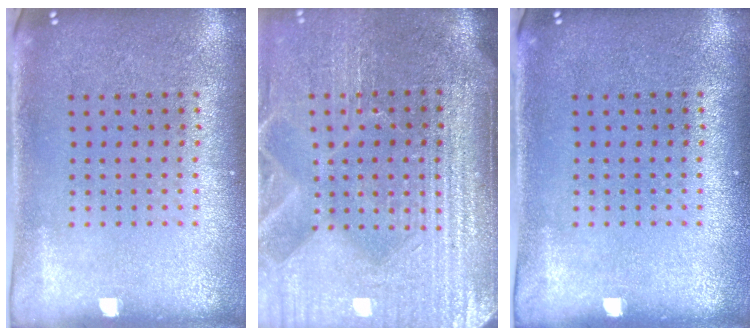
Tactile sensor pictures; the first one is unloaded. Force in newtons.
{"total": 4.7, "press": 4.2, "slide": 2.1}
{"total": 0.0}